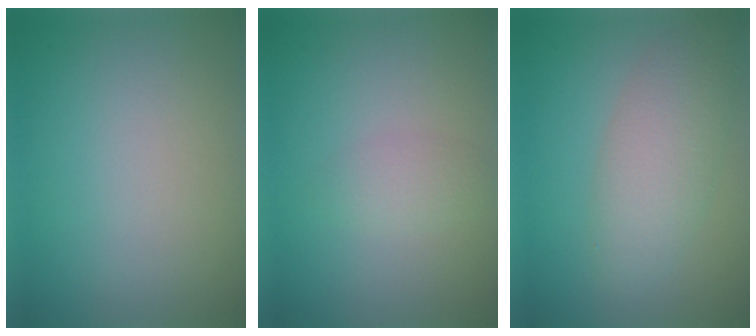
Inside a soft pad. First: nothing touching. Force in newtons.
{"total": 1.5, "press": 1.5, "slide": 0.0}
{"total": 4.5, "press": 4.5, "slide": 0.3}